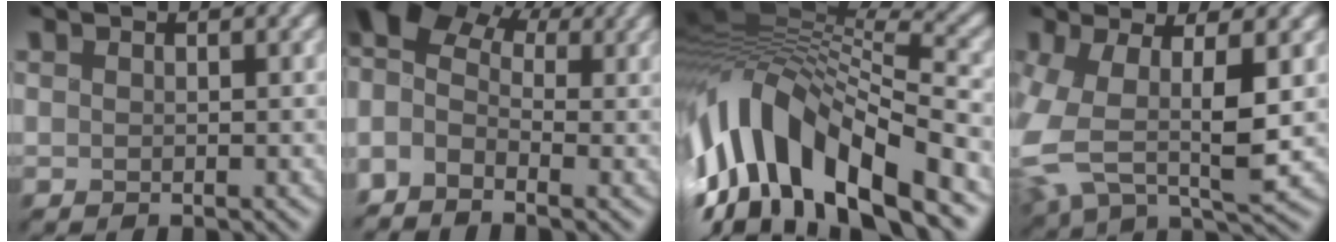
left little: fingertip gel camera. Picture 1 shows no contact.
{"total": 6.8, "force": [0.6, 4.6, 4.9], "torque": [-0.113, 0.017, 0.000]}
{"total": 13.0, "force": [-5.2, 5.9, 10.3], "torque": [-0.187, 0.013, -0.096]}
{"total": 9.3, "force": [-0.7, 4.6, 8.1], "torque": [-0.208, -0.010, -0.011]}